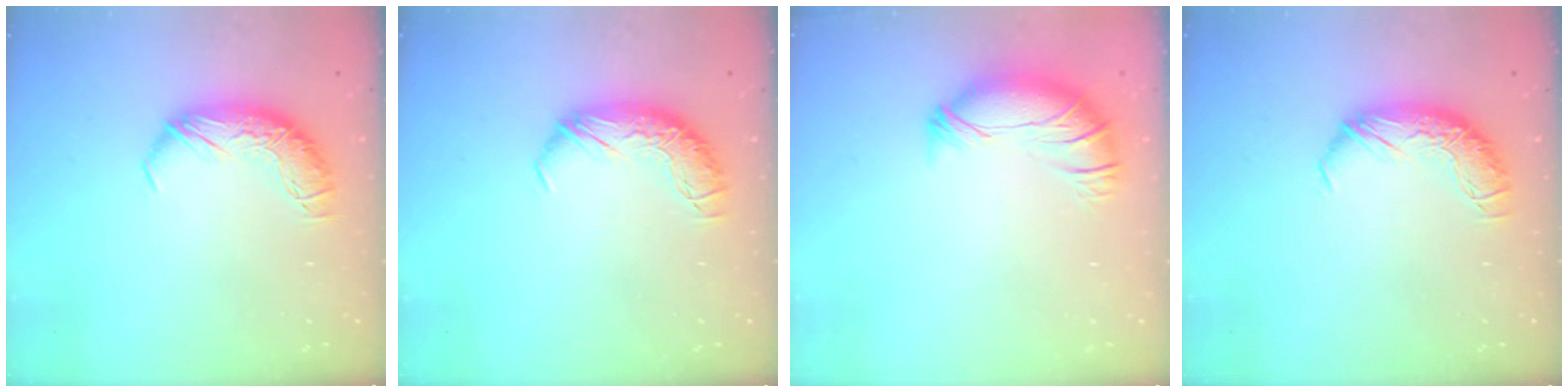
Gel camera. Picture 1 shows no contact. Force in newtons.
{"total": 0.0}
{"total": 3.9, "press": 3.4, "slide": 2.0}
{"total": 0.0}